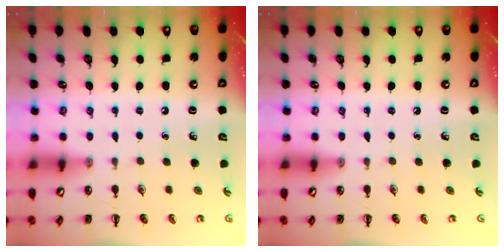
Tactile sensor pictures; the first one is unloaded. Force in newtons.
{"total": 0.0}